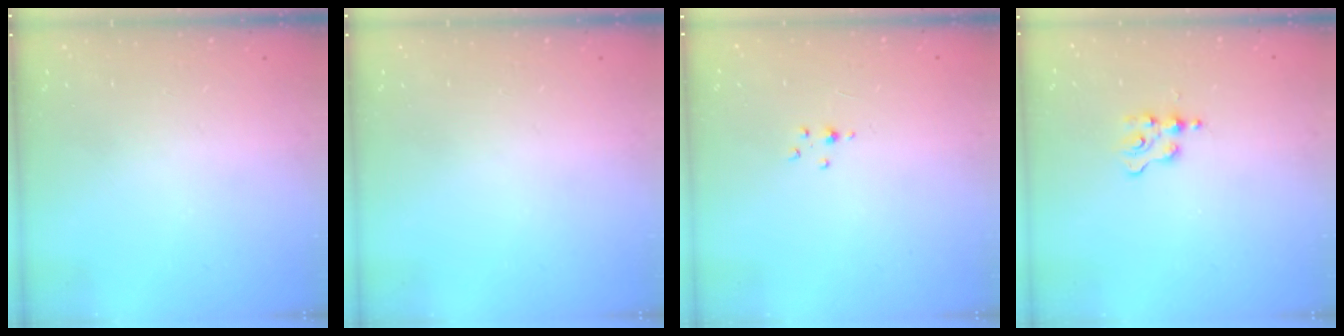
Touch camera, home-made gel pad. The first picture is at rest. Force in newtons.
{"total": 0.0}
{"total": 1.5, "press": 1.5, "slide": 0.2}
{"total": 2.4, "press": 2.4, "slide": 0.2}